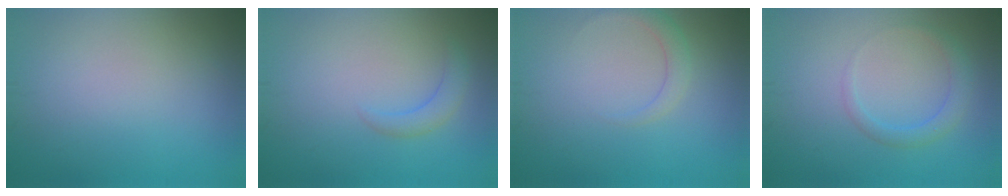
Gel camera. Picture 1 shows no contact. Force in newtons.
{"total": 1.7, "press": 1.7, "slide": 0.3}
{"total": 1.6, "press": 1.6, "slide": 0.1}
{"total": 1.9, "press": 1.9, "slide": 0.1}